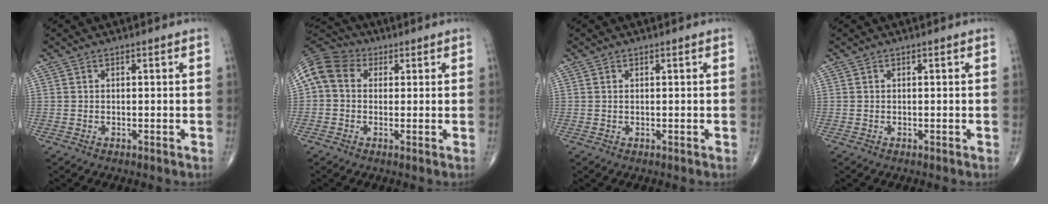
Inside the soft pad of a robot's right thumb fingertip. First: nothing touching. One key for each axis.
{"total": 9.4, "fx": 1.9, "fy": 7.5, "fz": 5.2, "tx": -0.095, "ty": 0.027, "tz": 0.020}
{"total": 0.0}
{"total": 0.0}